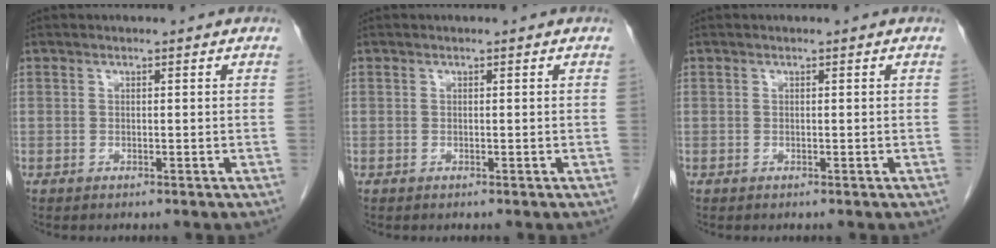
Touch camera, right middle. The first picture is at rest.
{"total": 0.0}
{"total": 0.0}